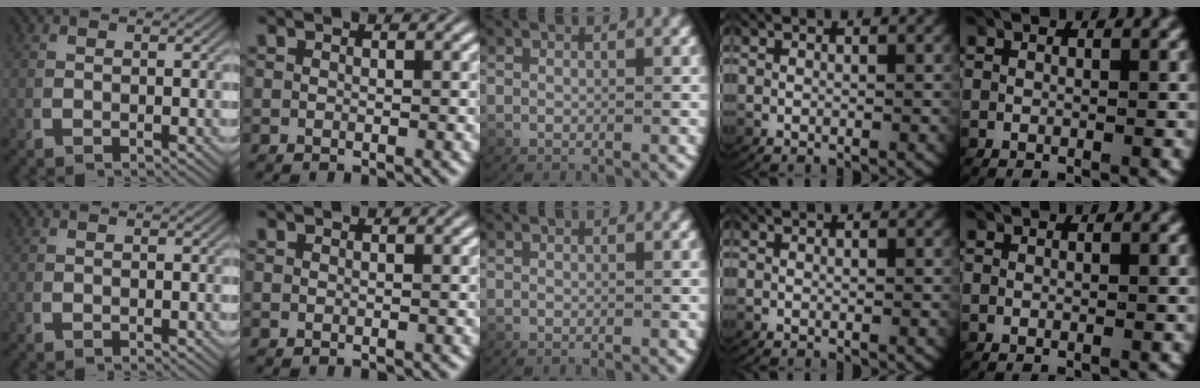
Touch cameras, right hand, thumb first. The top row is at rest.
{}